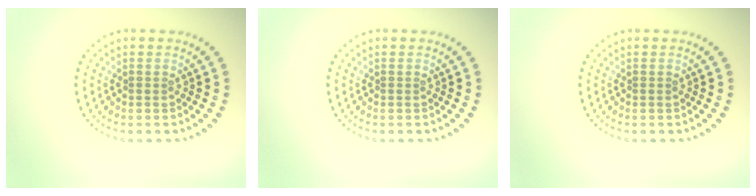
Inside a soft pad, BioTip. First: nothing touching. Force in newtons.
{"total": 0.0}
{"total": 0.0}